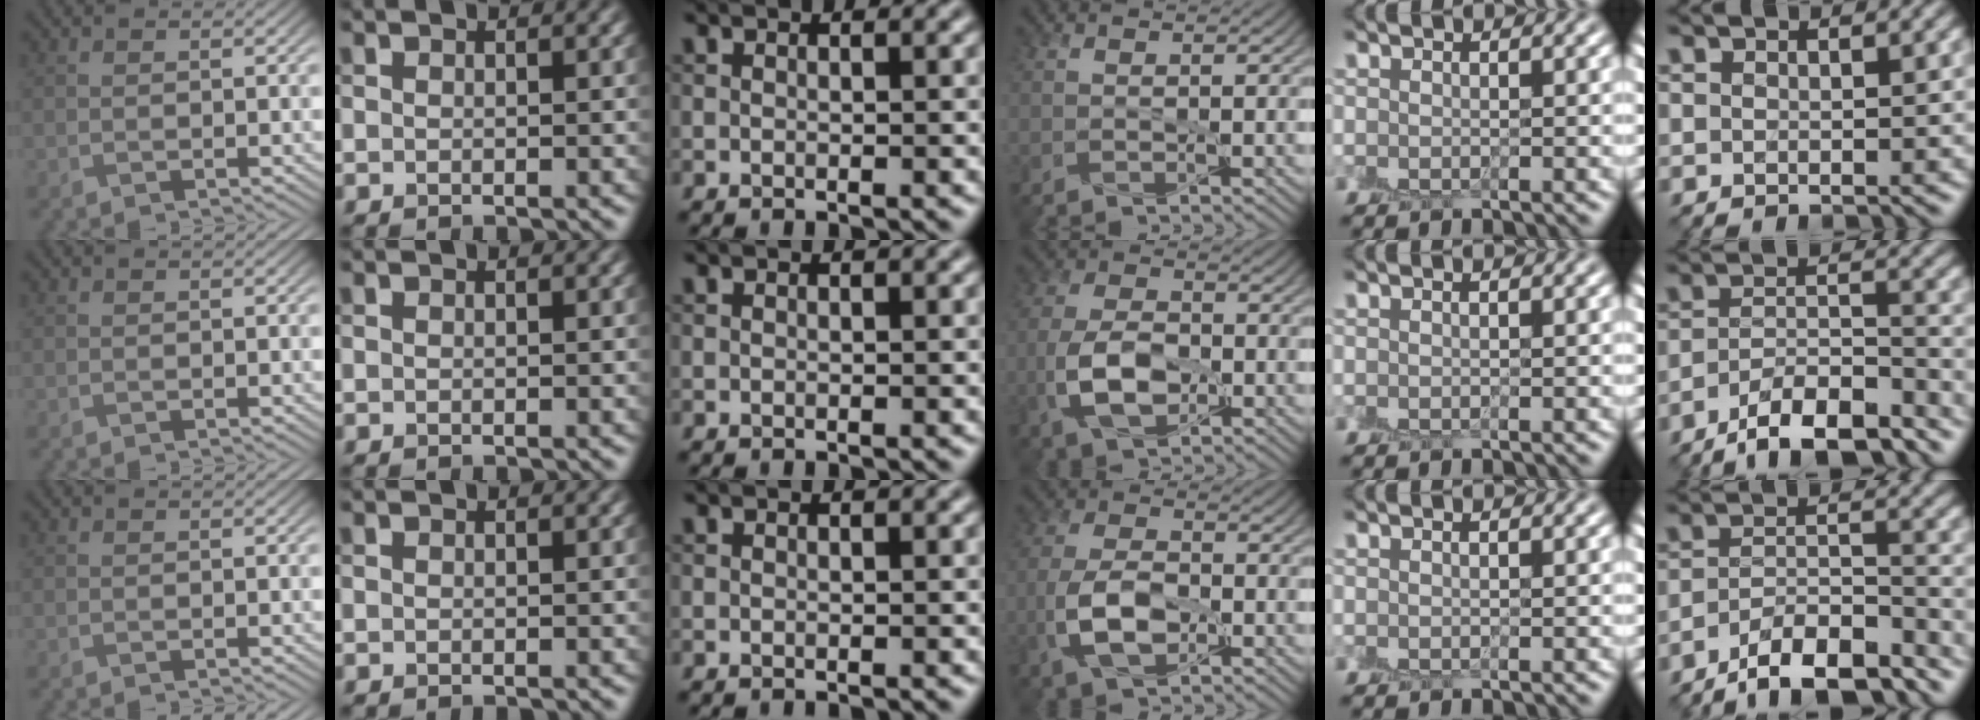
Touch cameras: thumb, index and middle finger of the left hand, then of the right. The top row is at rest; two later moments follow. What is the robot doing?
{"motion": "peel", "object": "sticky note"}